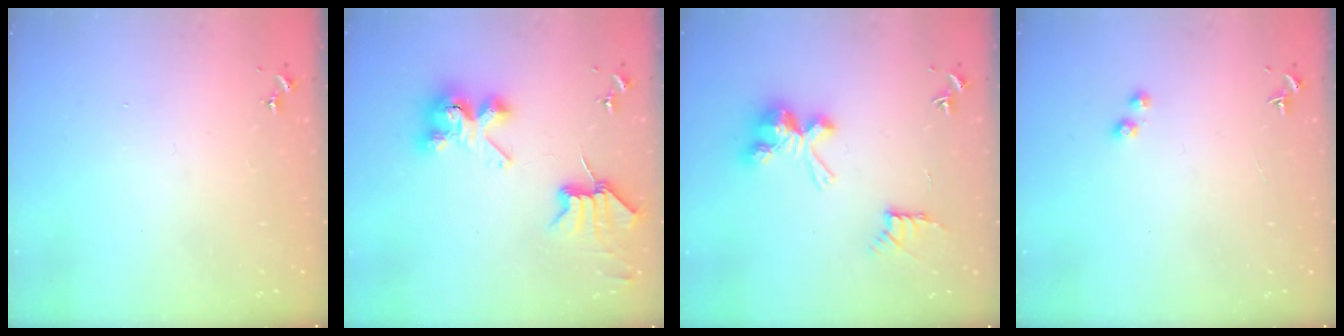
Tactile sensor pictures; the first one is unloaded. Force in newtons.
{"total": 7.4, "press": 7.4, "slide": 0.3}
{"total": 10.8, "press": 10.8, "slide": 0.6}
{"total": 2.4, "press": 2.3, "slide": 0.9}